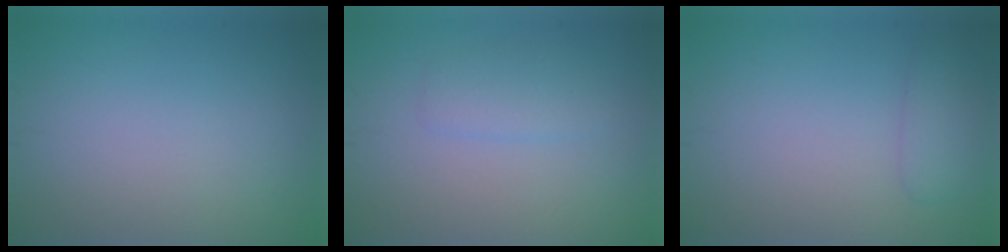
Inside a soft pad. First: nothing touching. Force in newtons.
{"total": 1.7, "press": 1.7, "slide": 0.0}
{"total": 1.5, "press": 1.5, "slide": 0.2}